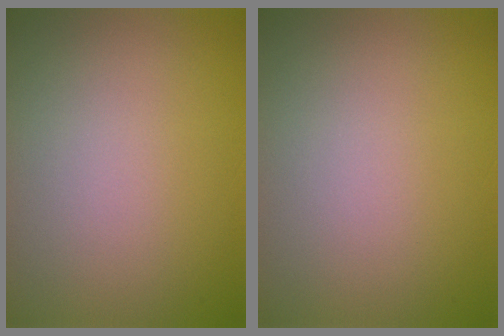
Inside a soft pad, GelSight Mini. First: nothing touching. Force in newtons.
{"total": 0.0}